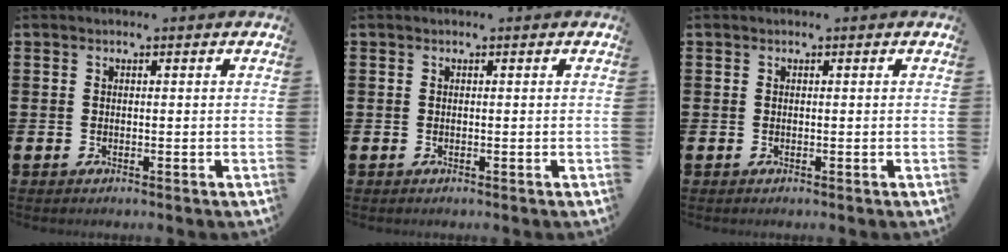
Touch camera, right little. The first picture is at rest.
{"total": 0.0}
{"total": 0.0}